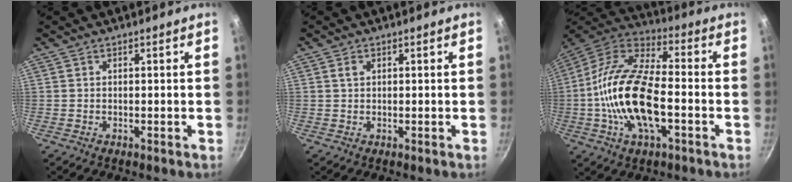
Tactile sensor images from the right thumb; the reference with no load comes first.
{"total": 1.4, "force": [0.5, 1.0, 0.8], "torque": [-0.011, 0.003, 0.008]}
{"total": 20.3, "force": [-3.7, 9.3, 17.7], "torque": [-0.329, 0.036, -0.086]}